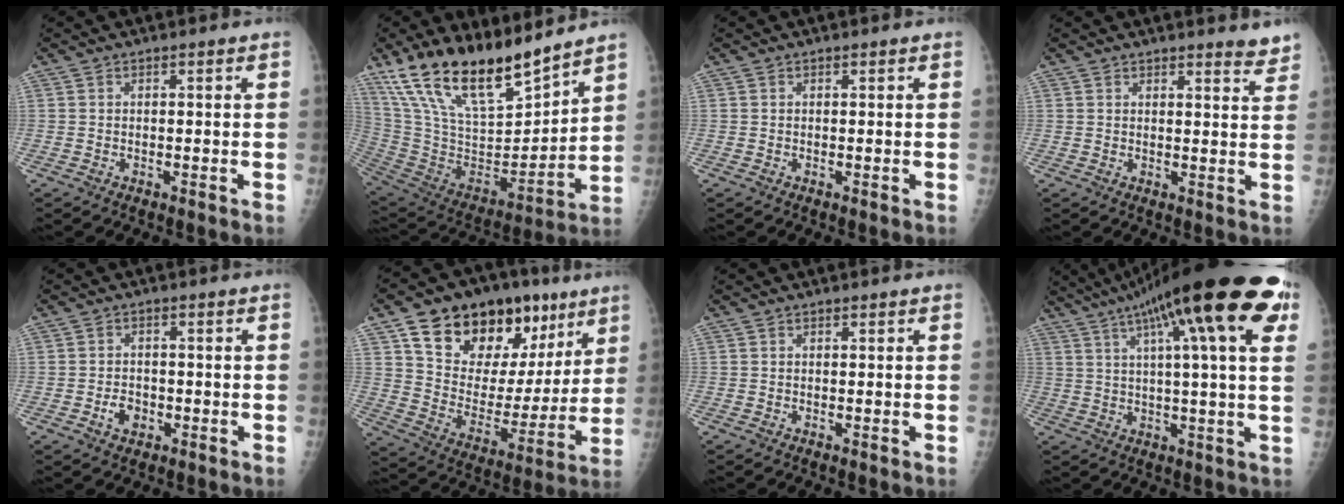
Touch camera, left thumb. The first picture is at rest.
{"total": 23.8, "force": [18.4, 7.6, 13.1], "torque": [-0.207, -0.087, 0.342]}
{"total": 0.0}
{"total": 3.7, "force": [3.4, 0.8, 1.3], "torque": [-0.001, -0.026, 0.031]}
{"total": 3.5, "force": [-1.2, 2.7, 1.8], "torque": [-0.019, 0.007, -0.020]}
{"total": 25.8, "force": [14.0, 15.2, 15.5], "torque": [-0.197, -0.015, 0.235]}
{"total": 0.0}
{"total": 25.7, "force": [12.0, 5.2, 22.1], "torque": [-0.333, 0.015, 0.171]}